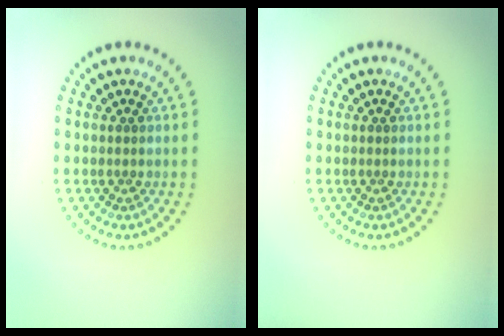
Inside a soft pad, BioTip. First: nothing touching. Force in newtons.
{"total": 0.0}